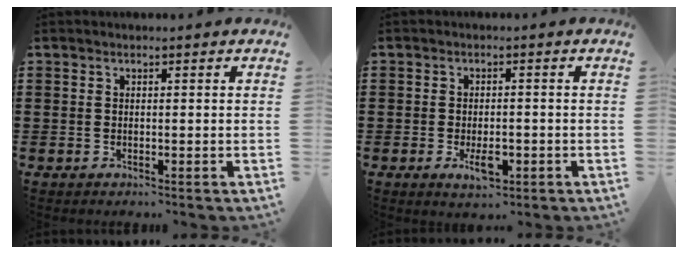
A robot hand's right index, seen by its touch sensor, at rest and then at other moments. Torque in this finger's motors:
{"motor_torque": [0.38, 0.13, 0.08, 0.06]}